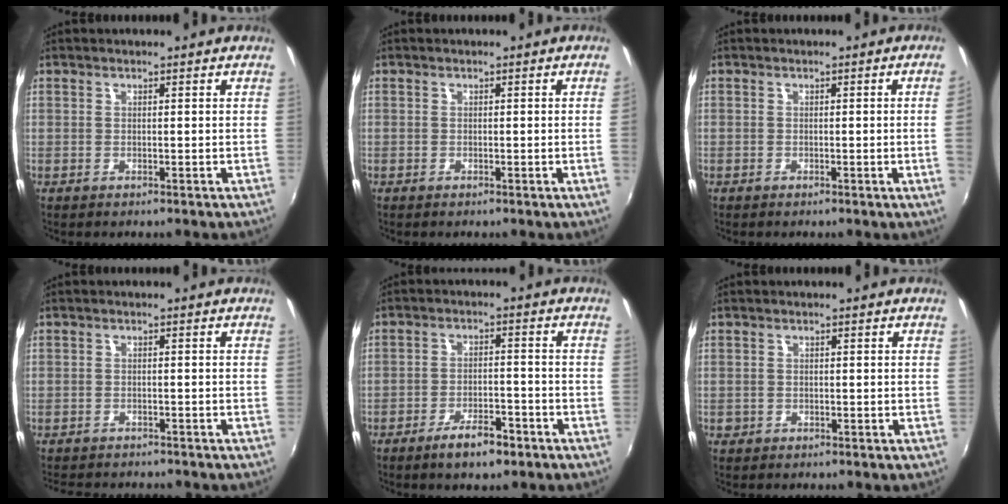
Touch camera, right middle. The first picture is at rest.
{"total": 0.8, "force": [0.2, -0.6, 0.5], "torque": [-0.006, -0.003, 0.003]}
{"total": 2.2, "force": [0.1, -1.5, 1.6], "torque": [-0.023, -0.011, 0.007]}
{"total": 4.6, "force": [-4.2, 1.5, 1.2], "torque": [-0.035, -0.007, -0.065]}
{"total": 6.3, "force": [-4.4, 2.1, 4.1], "torque": [-0.087, -0.001, -0.067]}
{"total": 0.9, "force": [-0.5, 0.8, 0.1], "torque": [-0.003, -0.003, -0.007]}